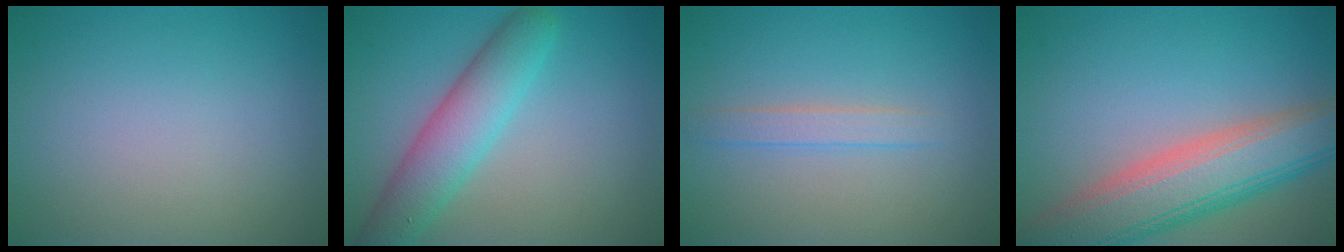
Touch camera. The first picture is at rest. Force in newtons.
{"total": 5.5, "press": 5.5, "slide": 0.3}
{"total": 1.7, "press": 1.7, "slide": 0.0}
{"total": 8.8, "press": 8.8, "slide": 0.4}